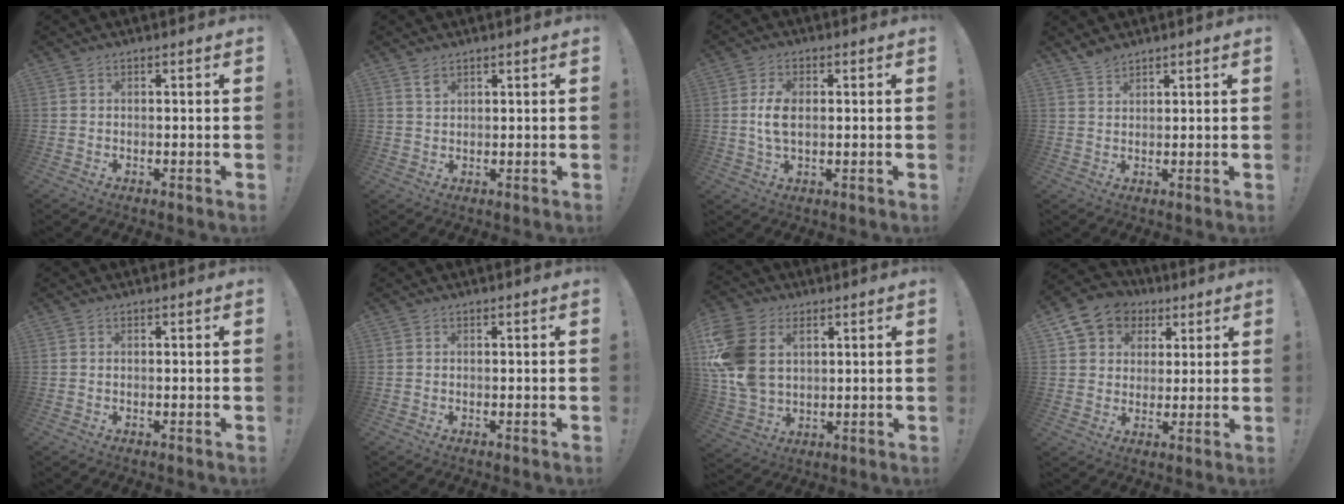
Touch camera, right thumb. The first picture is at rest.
{"total": 2.2, "force": [1.6, 1.2, 0.9], "torque": [-0.004, -0.010, 0.027]}
{"total": 6.3, "force": [0.3, 3.5, 5.2], "torque": [-0.105, 0.000, 0.001]}
{"total": 2.8, "force": [2.6, 0.9, 0.7], "torque": [-0.012, -0.015, 0.048]}
{"total": 0.0}
{"total": 0.0}
{"total": 16.0, "force": [4.5, 11.8, 9.8], "torque": [-0.203, -0.016, 0.088]}
{"total": 10.5, "force": [4.6, 8.8, 3.4], "torque": [-0.045, -0.027, 0.095]}